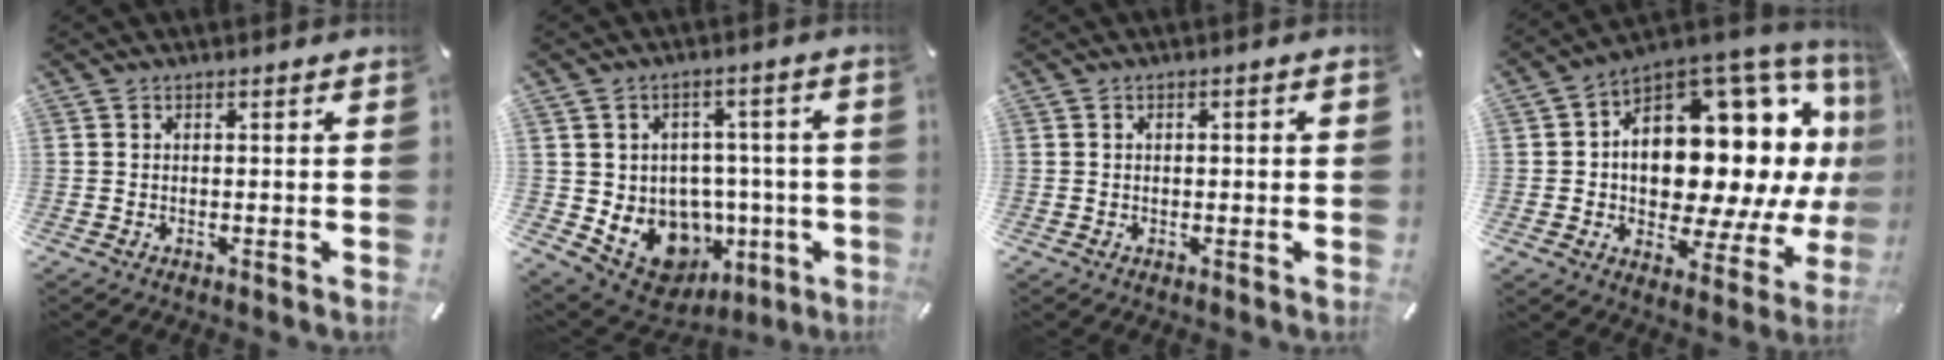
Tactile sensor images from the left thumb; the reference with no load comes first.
{"total": 12.8, "force": [-3.9, 10.8, 5.6], "torque": [-0.075, 0.000, -0.051]}
{"total": 1.1, "force": [-0.1, 0.5, 0.9], "torque": [-0.016, 0.003, -0.003]}
{"total": 21.5, "force": [4.2, 13.3, 16.4], "torque": [-0.217, -0.066, 0.076]}